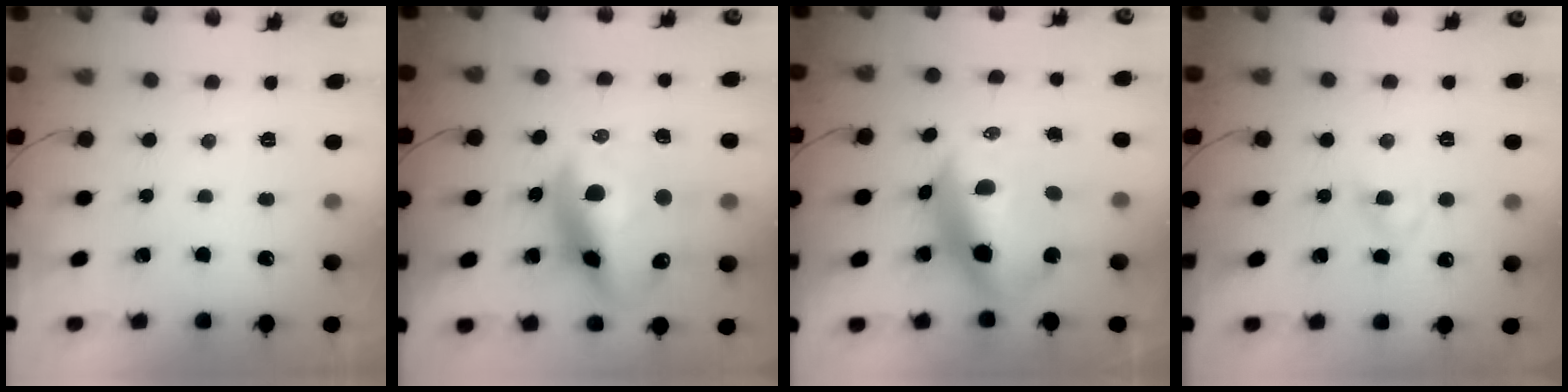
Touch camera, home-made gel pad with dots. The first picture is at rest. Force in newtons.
{"total": 19.4, "press": 18.8, "slide": 4.6}
{"total": 14.4, "press": 14.1, "slide": 3.0}
{"total": 2.8, "press": 2.7, "slide": 0.9}